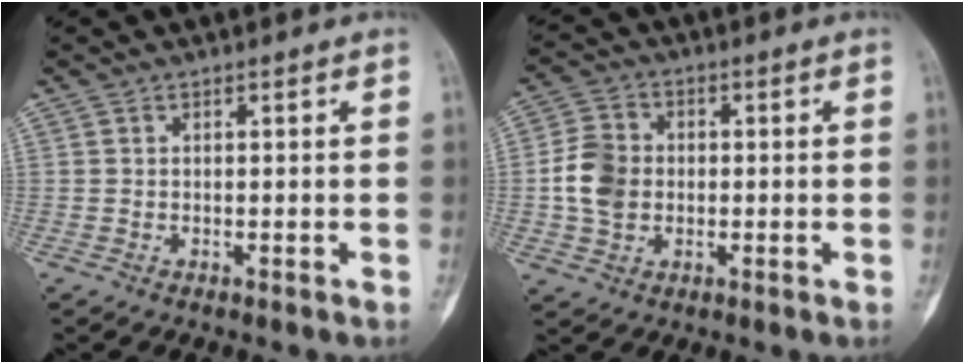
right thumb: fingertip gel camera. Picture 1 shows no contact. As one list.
[{"total": 8.3, "force": [-0.5, 6.7, 4.9], "torque": [-0.079, 0.011, -0.014]}]